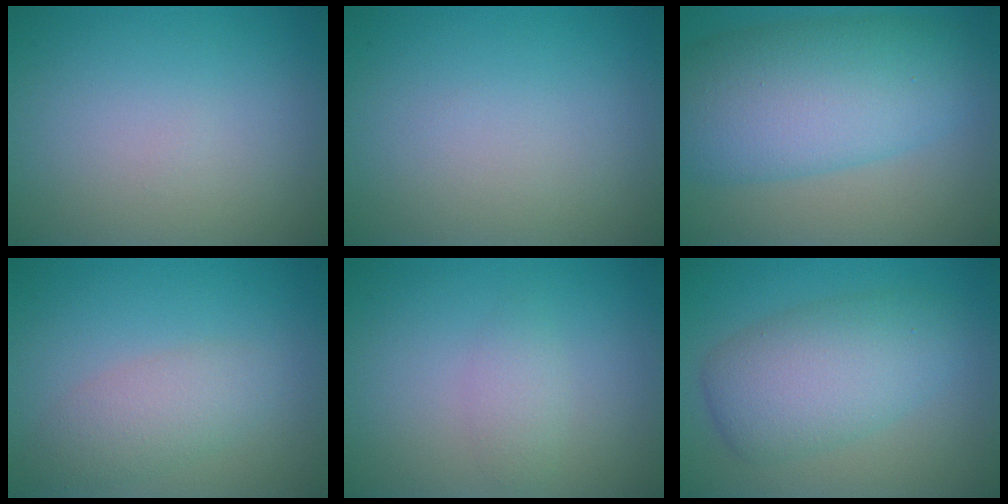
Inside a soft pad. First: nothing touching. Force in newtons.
{"total": 0.0}
{"total": 10.1, "press": 10.1, "slide": 0.2}
{"total": 3.0, "press": 3.0, "slide": 0.1}
{"total": 1.5, "press": 1.5, "slide": 0.0}
{"total": 6.1, "press": 6.1, "slide": 0.2}